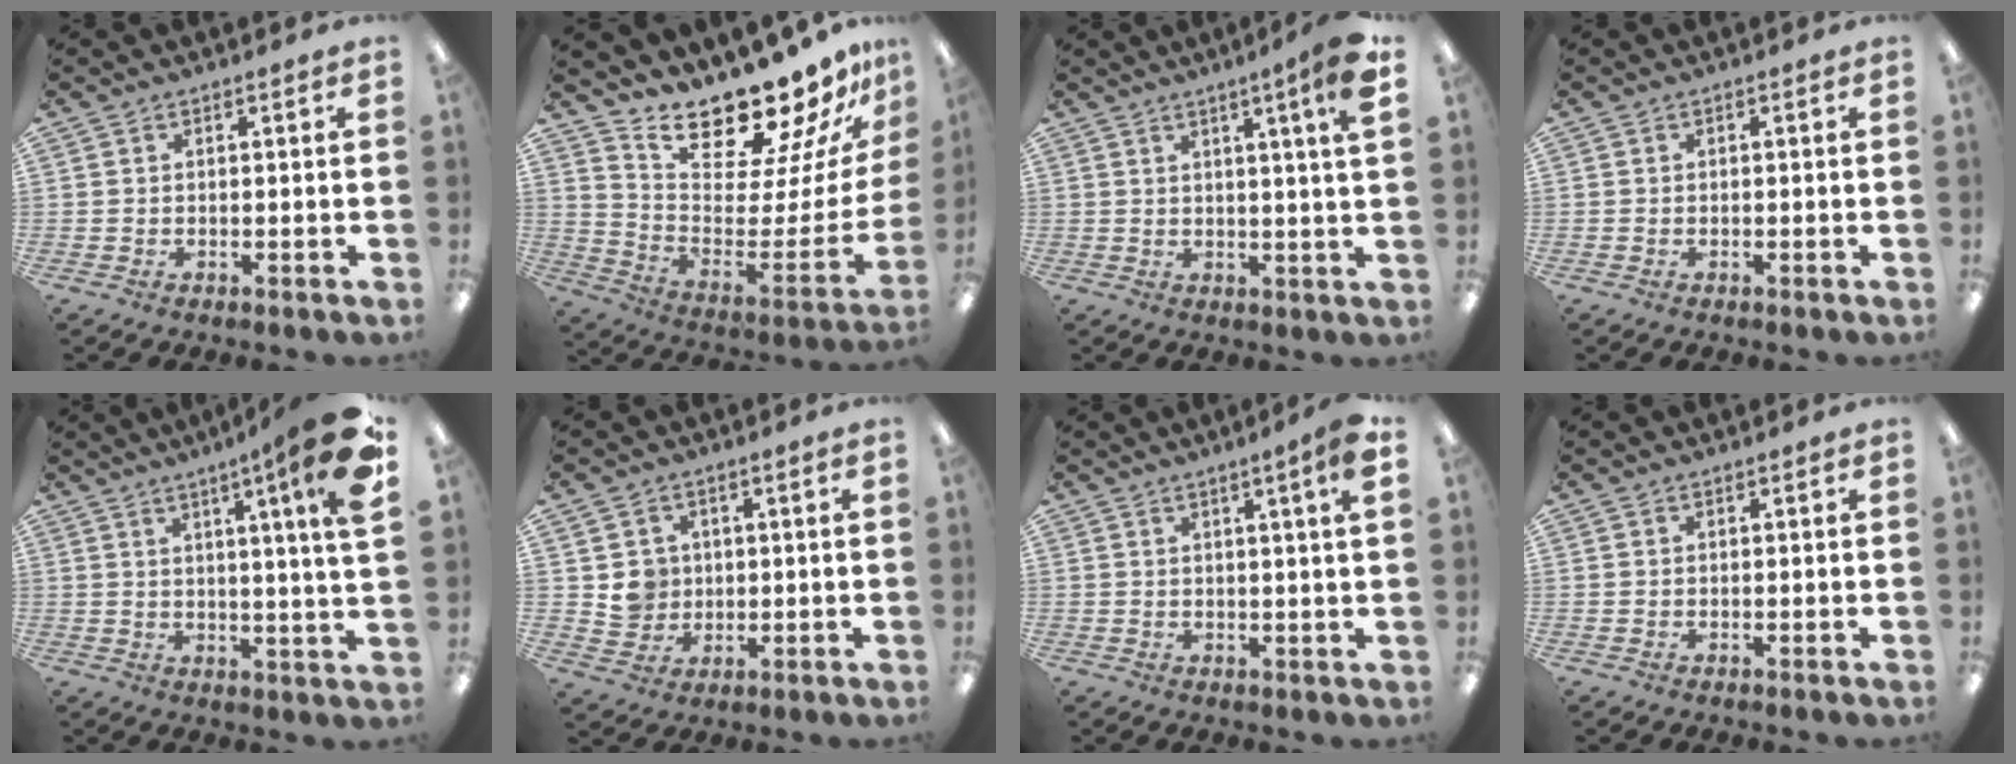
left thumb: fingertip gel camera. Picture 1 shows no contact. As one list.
[{"total": 19.2, "force": [17.7, 3.9, 6.6], "torque": [-0.102, -0.164, 0.298]}, {"total": 7.2, "force": [4.0, 0.0, 6.1], "torque": [-0.090, -0.012, 0.059]}, {"total": 0.0}, {"total": 13.5, "force": [6.7, 0.2, 11.7], "torque": [-0.167, -0.039, 0.093]}, {"total": 5.5, "force": [1.7, 5.2, 0.3], "torque": [-0.003, 0.002, 0.031]}, {"total": 5.1, "force": [2.8, 0.2, 4.3], "torque": [-0.072, -0.005, 0.042]}, {"total": 0.0}]